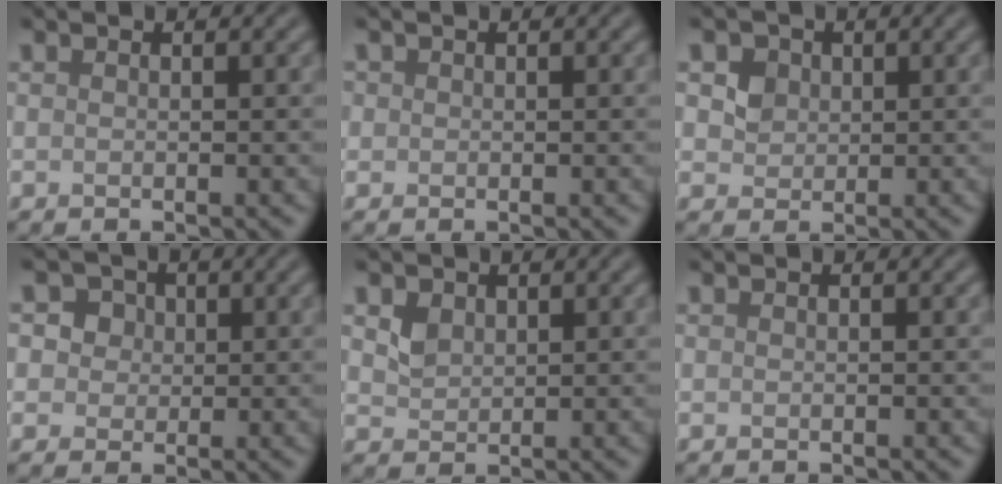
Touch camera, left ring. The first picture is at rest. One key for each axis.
{"total": 0.7, "fx": 0.2, "fy": 0.6, "fz": 0.1, "tx": 0.005, "ty": 0.001, "tz": -0.001}
{"total": 4.1, "fx": 1.9, "fy": 3.0, "fz": 1.9, "tx": -0.043, "ty": 0.008, "tz": 0.031}
{"total": 4.2, "fx": 1.7, "fy": 3.3, "fz": 1.8, "tx": -0.021, "ty": 0.018, "tz": 0.012}
{"total": 1.7, "fx": 0.9, "fy": 1.3, "fz": 0.7, "tx": -0.016, "ty": -0.001, "tz": 0.020}
{"total": 0.0}